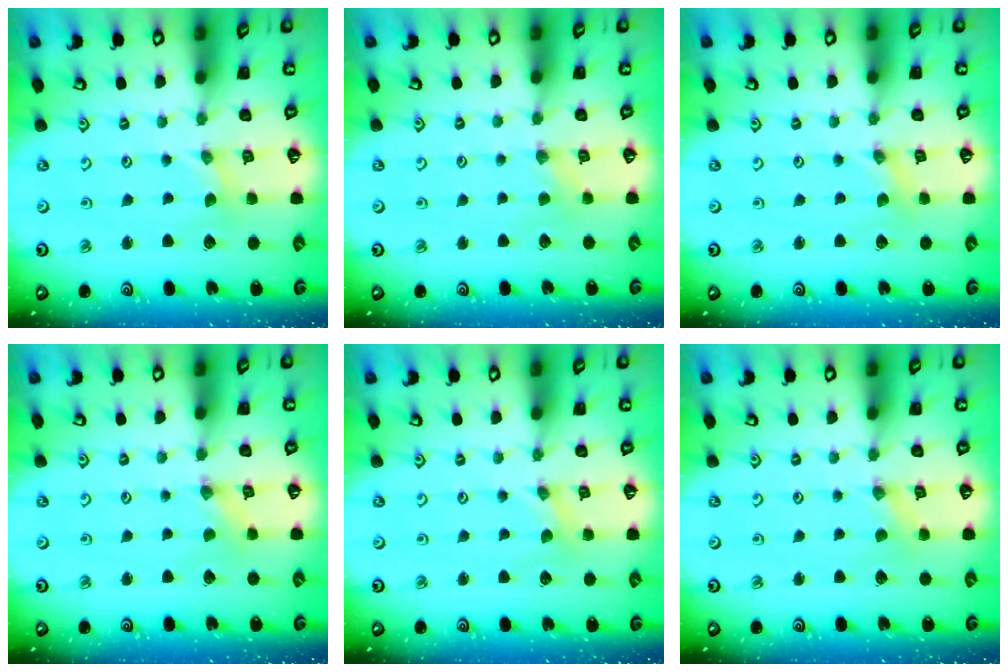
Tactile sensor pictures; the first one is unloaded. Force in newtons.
{"total": 2.1, "press": 2.1, "slide": 0.6}
{"total": 0.0}
{"total": 0.0}
{"total": 0.0}
{"total": 0.0}